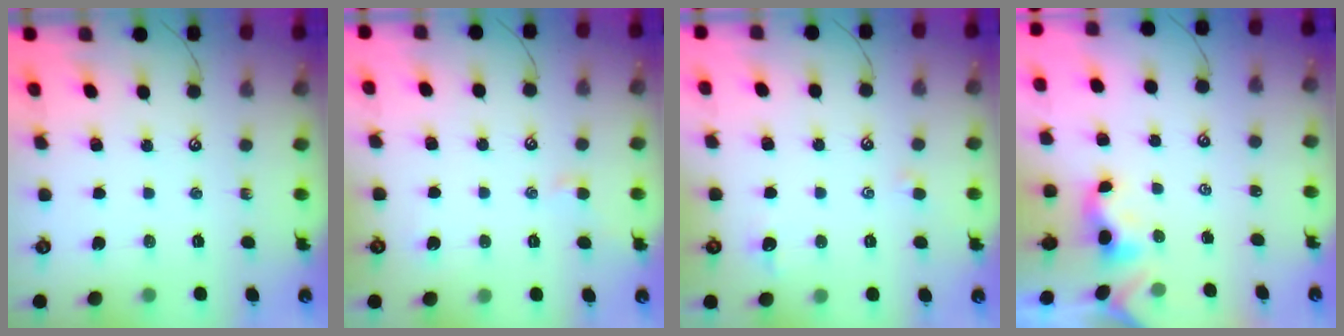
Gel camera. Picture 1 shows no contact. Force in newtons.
{"total": 0.7, "press": 0.5, "slide": 0.5}
{"total": 1.1, "press": 1.0, "slide": 0.5}
{"total": 0.0}